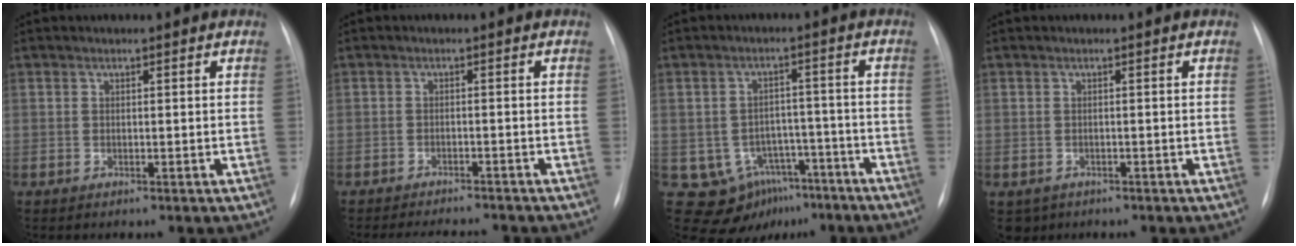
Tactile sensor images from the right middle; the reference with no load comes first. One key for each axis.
{"total": 7.4, "fx": -7.0, "fy": 1.1, "fz": 2.2, "tx": -0.029, "ty": -0.002, "tz": -0.093}
{"total": 9.1, "fx": -4.8, "fy": 7.4, "fz": 2.1, "tx": -0.027, "ty": 0.024, "tz": -0.057}
{"total": 2.6, "fx": -1.6, "fy": 2.1, "fz": 0.4, "tx": -0.002, "ty": 0.002, "tz": -0.020}